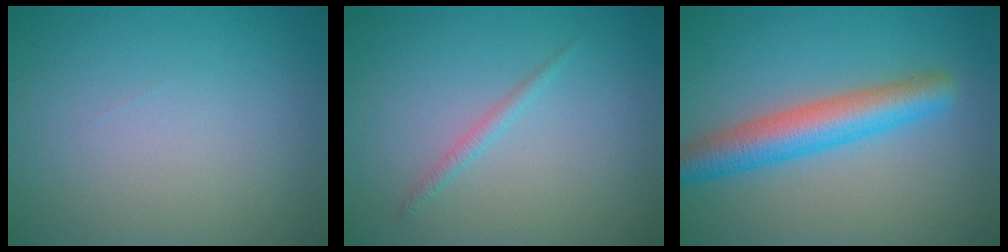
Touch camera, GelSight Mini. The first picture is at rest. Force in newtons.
{"total": 1.0, "press": 1.0, "slide": 0.1}
{"total": 5.4, "press": 5.4, "slide": 0.1}